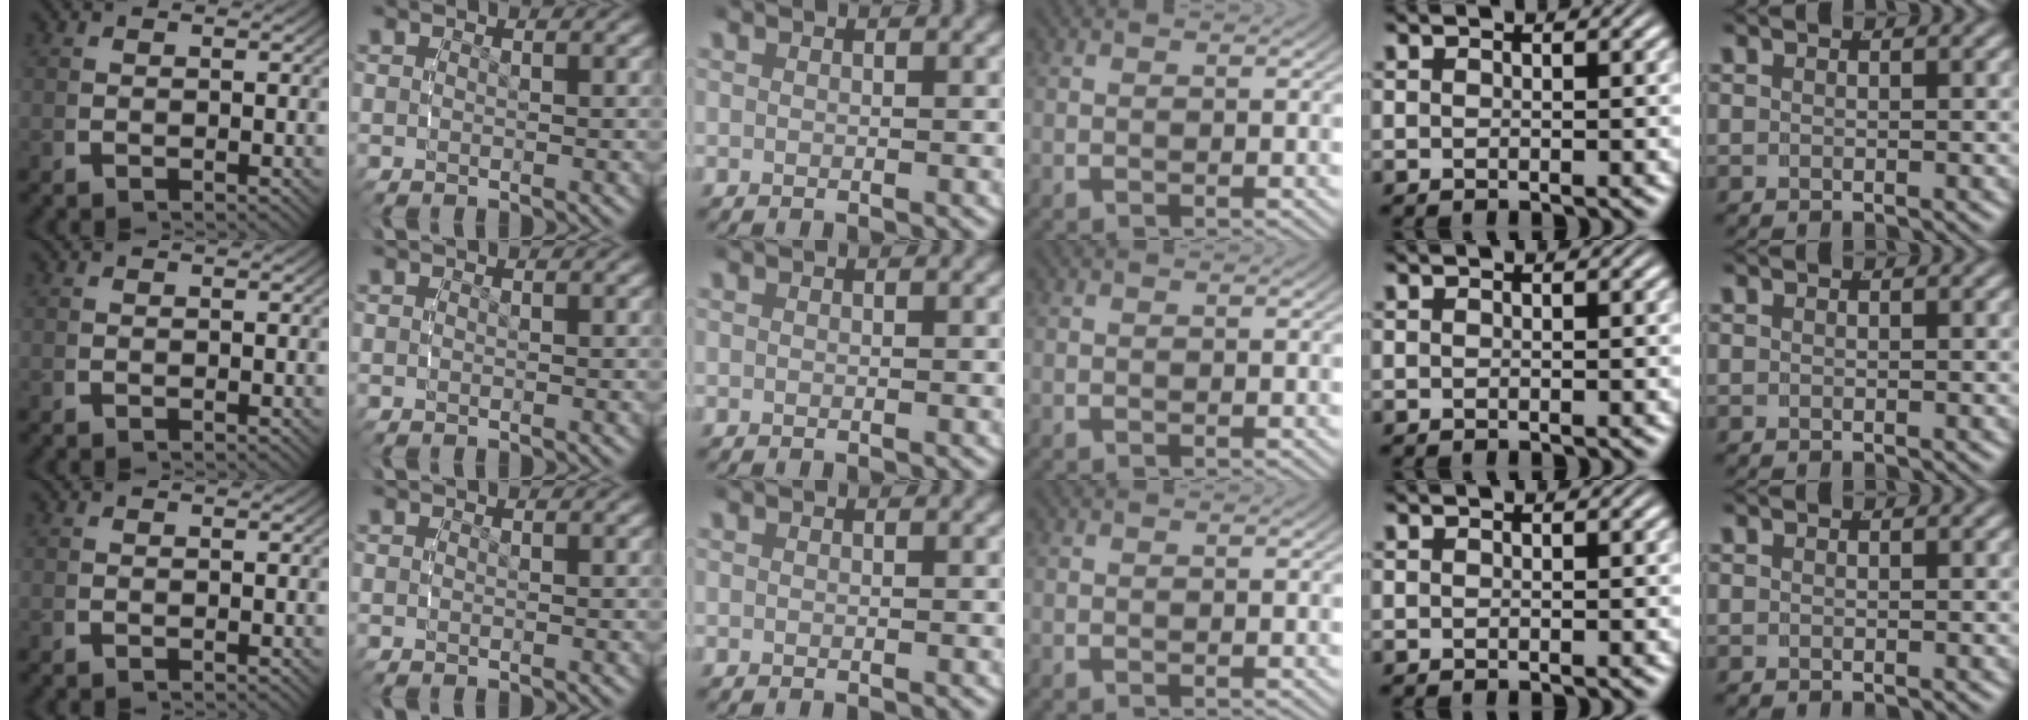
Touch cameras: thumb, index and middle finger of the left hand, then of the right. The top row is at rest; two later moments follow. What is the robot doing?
{"motion": "reach", "object": "napkin"}